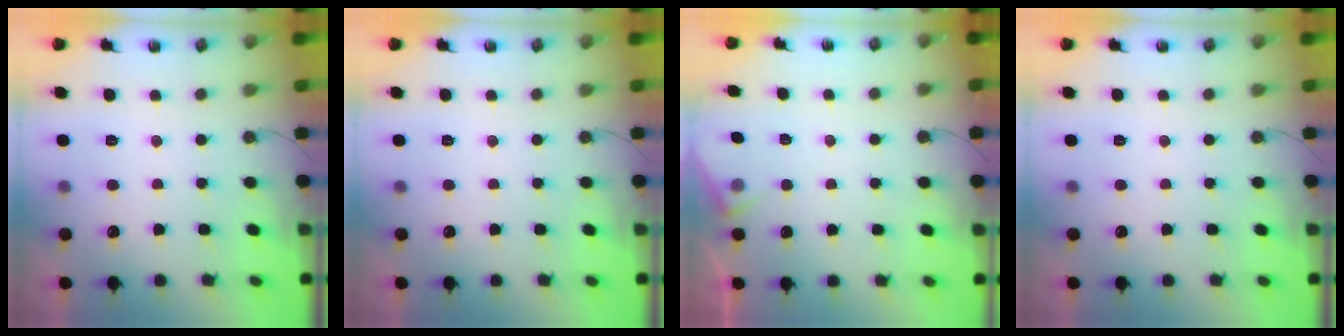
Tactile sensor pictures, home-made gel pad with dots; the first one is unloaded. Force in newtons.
{"total": 0.0}
{"total": 4.9, "press": 4.8, "slide": 0.7}
{"total": 0.0}